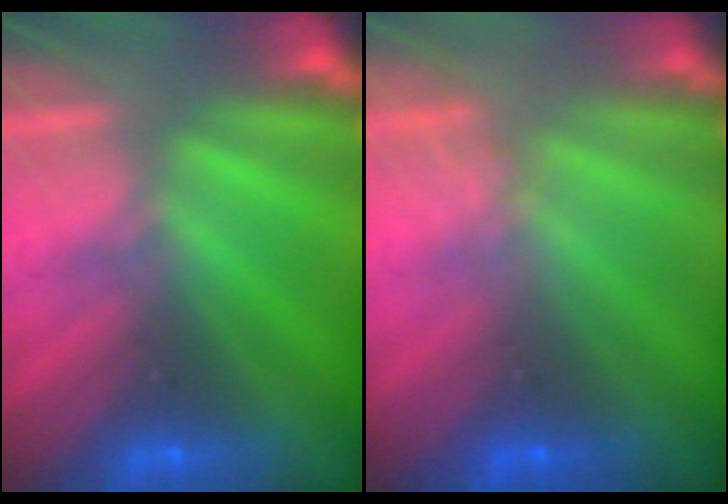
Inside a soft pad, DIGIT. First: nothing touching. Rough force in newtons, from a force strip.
{"total": 1.3}